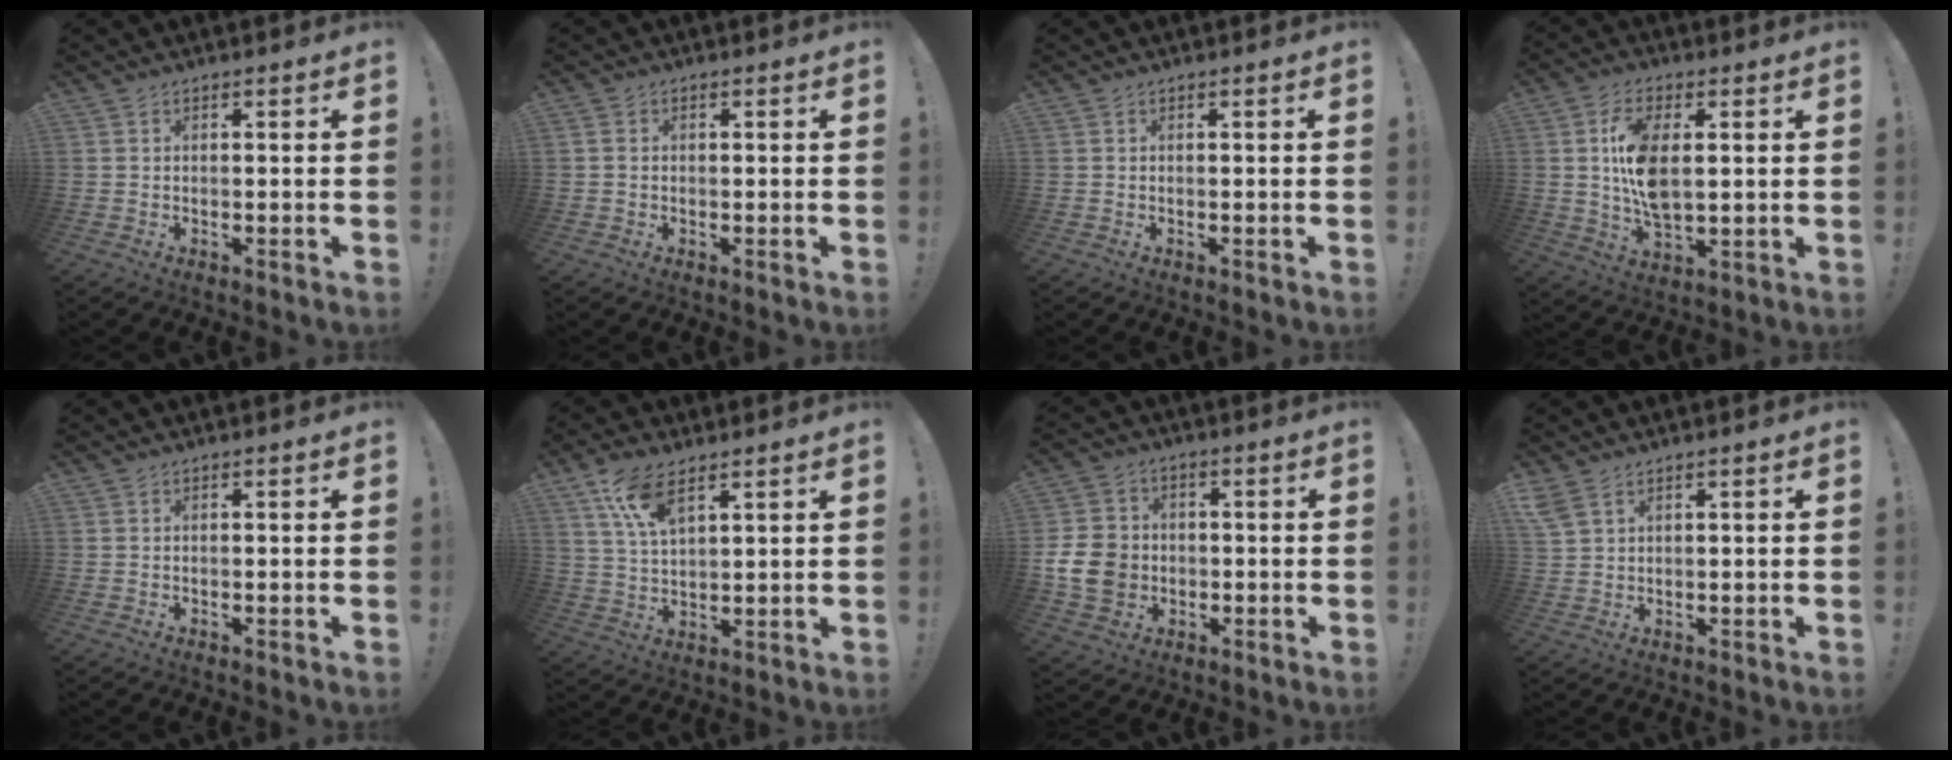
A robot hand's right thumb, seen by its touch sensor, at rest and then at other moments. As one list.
[{"total": 1.2, "force": [-0.1, 1.0, 0.6], "torque": [-0.020, 0.008, 0.000]}, {"total": 0.0}, {"total": 12.2, "force": [2.0, 6.6, 10.1], "torque": [-0.180, -0.008, 0.034]}, {"total": 0.0}, {"total": 9.8, "force": [6.4, 4.2, 6.1], "torque": [-0.115, -0.021, 0.120]}, {"total": 12.1, "force": [-2.5, 10.1, 6.3], "torque": [-0.114, 0.023, -0.040]}, {"total": 4.3, "force": [2.6, 2.3, 2.5], "torque": [-0.046, -0.007, 0.055]}]